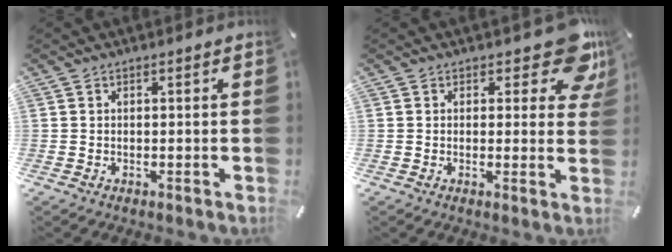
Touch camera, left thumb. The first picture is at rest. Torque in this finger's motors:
{"motor_torque": [0.92, 0.89, 0.38, -0.45, 0.08]}